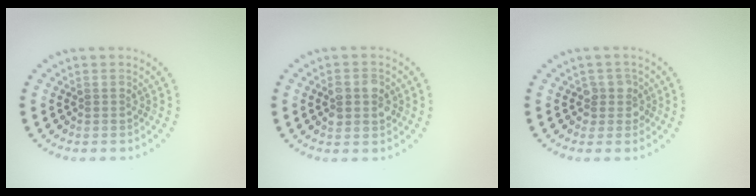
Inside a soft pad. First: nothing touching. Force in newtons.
{"total": 2.9, "press": 2.9, "slide": 0.3}
{"total": 1.8, "press": 1.5, "slide": 1.0}